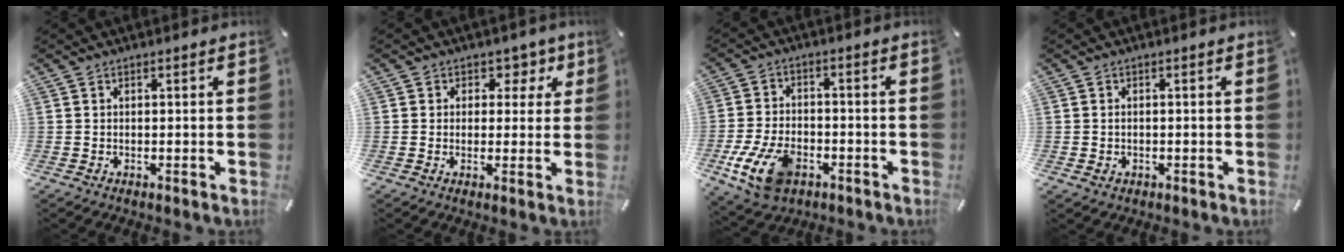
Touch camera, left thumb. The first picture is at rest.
{"total": 5.0, "force": [1.5, 4.4, 1.8], "torque": [0.000, -0.005, 0.017]}
{"total": 12.1, "force": [-5.2, 7.5, 7.9], "torque": [-0.173, 0.016, -0.092]}
{"total": 1.3, "force": [-0.2, 1.1, 0.8], "torque": [-0.016, 0.004, -0.005]}